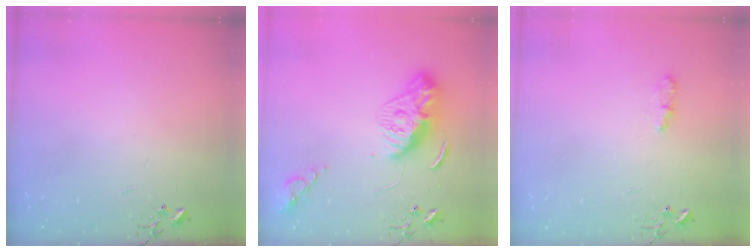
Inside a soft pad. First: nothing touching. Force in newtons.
{"total": 11.6, "press": 11.6, "slide": 1.0}
{"total": 6.1, "press": 6.1, "slide": 0.5}